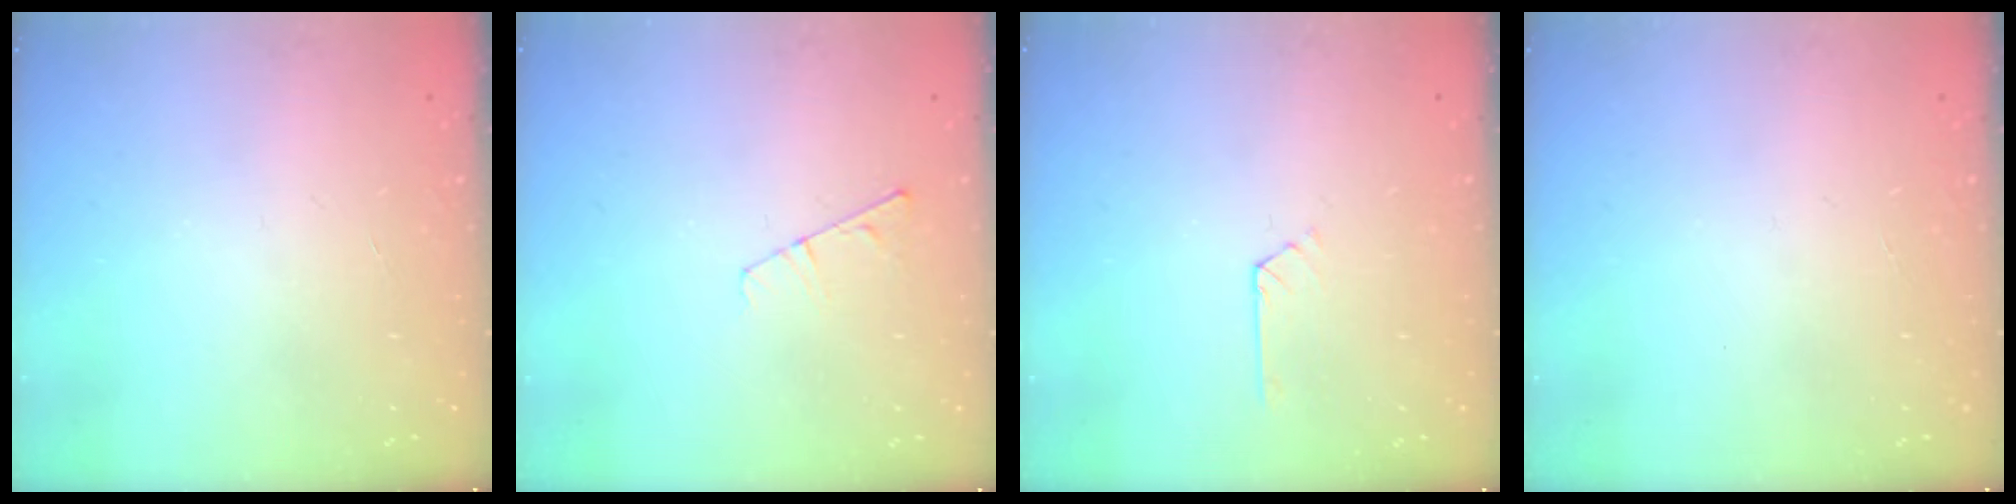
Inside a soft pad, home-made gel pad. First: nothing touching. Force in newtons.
{"total": 3.5, "press": 3.5, "slide": 0.3}
{"total": 2.7, "press": 2.7, "slide": 0.4}
{"total": 0.0}